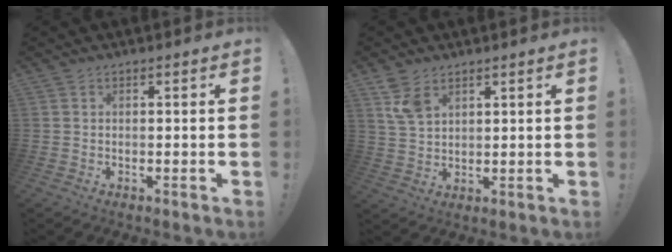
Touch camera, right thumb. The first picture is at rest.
{"total": 6.2, "force": [3.8, 3.4, 3.5], "torque": [-0.066, -0.014, 0.074]}